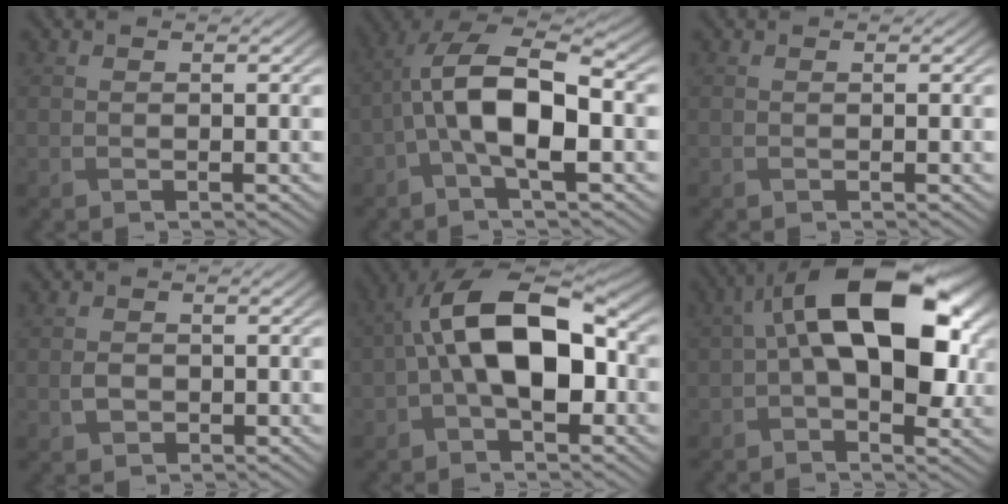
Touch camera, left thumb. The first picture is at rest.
{"total": 11.4, "force": [-1.8, 4.8, 10.2], "torque": [-0.200, 0.016, -0.038]}
{"total": 0.0}
{"total": 1.7, "force": [-0.4, 1.4, 1.0], "torque": [-0.024, -0.002, -0.010]}
{"total": 13.6, "force": [0.0, 7.3, 11.5], "torque": [-0.191, 0.031, -0.012]}
{"total": 16.3, "force": [3.0, 8.7, 13.5], "torque": [-0.222, 0.013, 0.046]}